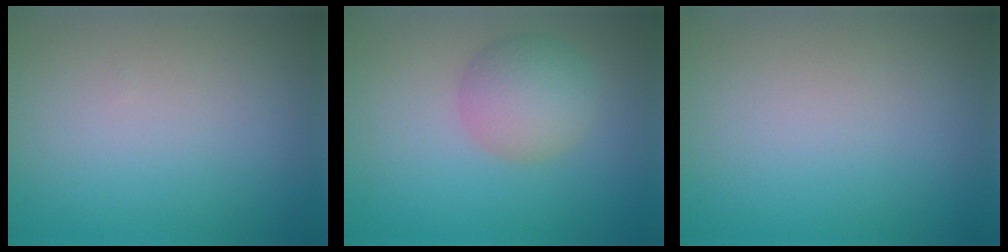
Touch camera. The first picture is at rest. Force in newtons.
{"total": 3.9, "press": 3.9, "slide": 0.1}
{"total": 0.0}